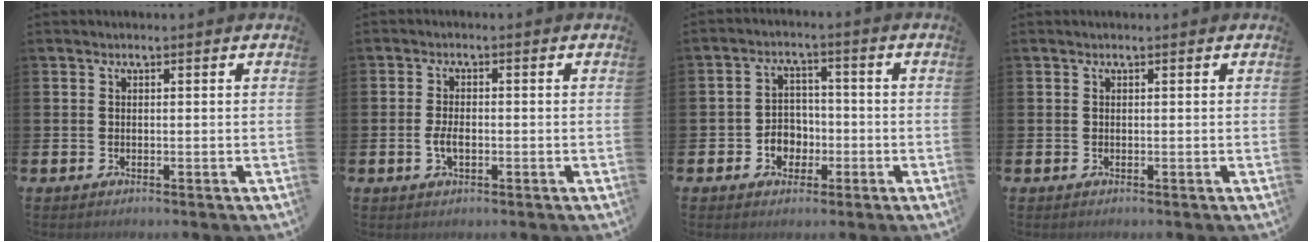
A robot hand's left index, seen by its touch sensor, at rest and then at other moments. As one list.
[{"total": 2.6, "force": [-0.5, 1.4, 2.2], "torque": [-0.036, 0.001, -0.011]}, {"total": 3.9, "force": [-1.3, 3.4, 1.4], "torque": [-0.023, -0.001, -0.034]}, {"total": 0.0}]